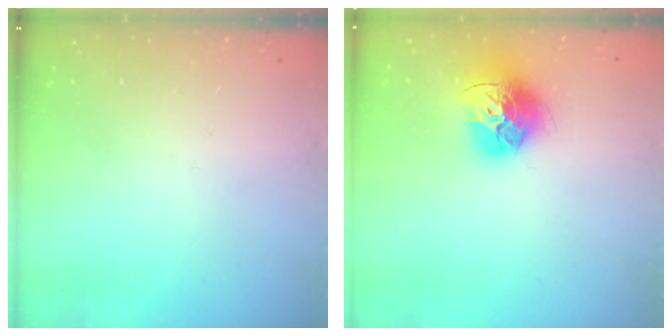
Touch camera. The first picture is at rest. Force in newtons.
{"total": 16.0, "press": 15.9, "slide": 1.7}